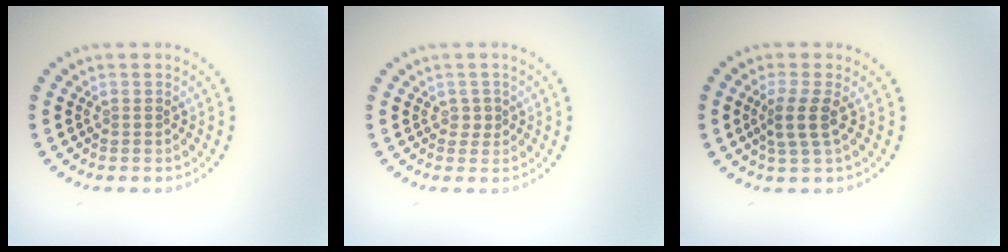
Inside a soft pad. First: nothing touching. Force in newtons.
{"total": 0.9, "press": 0.8, "slide": 0.3}
{"total": 2.6, "press": 2.1, "slide": 1.5}